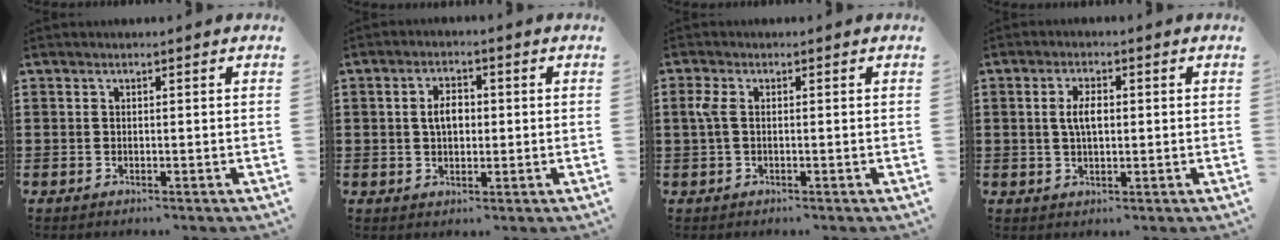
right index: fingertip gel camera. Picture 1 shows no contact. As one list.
[{"total": 3.7, "force": [0.3, 2.1, 3.0], "torque": [-0.054, 0.006, 0.001]}, {"total": 2.5, "force": [-0.1, 1.1, 2.2], "torque": [-0.066, -0.005, -0.010]}, {"total": 3.9, "force": [0.4, 1.7, 3.5], "torque": [-0.071, 0.007, 0.004]}]